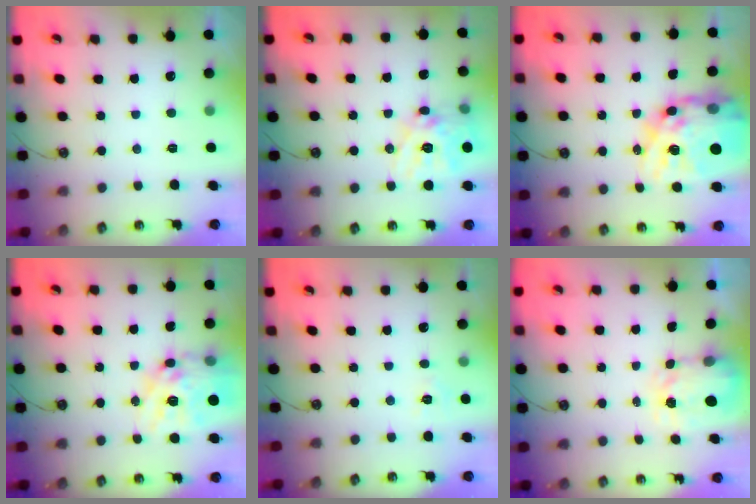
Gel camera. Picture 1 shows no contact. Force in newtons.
{"total": 17.3, "press": 17.1, "slide": 2.5}
{"total": 26.7, "press": 26.6, "slide": 2.6}
{"total": 18.0, "press": 17.9, "slide": 1.6}
{"total": 5.8, "press": 5.7, "slide": 0.6}
{"total": 3.6, "press": 3.6, "slide": 0.5}